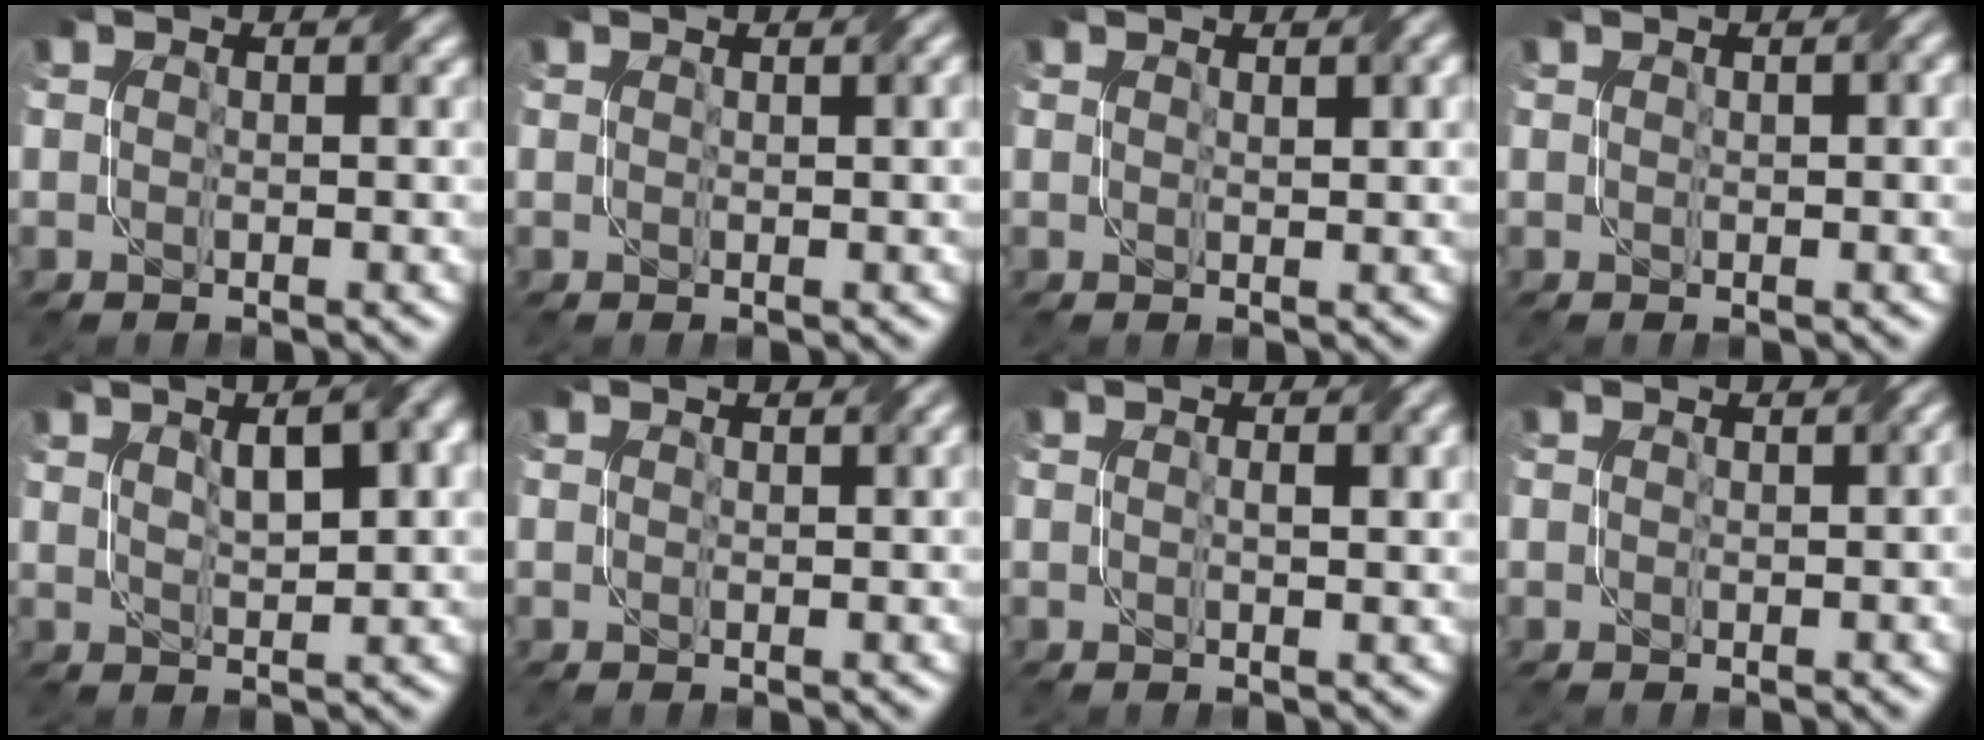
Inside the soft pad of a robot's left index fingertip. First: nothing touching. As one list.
[{"total": 0.6, "force": [-0.1, 0.0, 0.6], "torque": [-0.004, 0.003, -0.002]}, {"total": 1.8, "force": [1.0, 0.4, 1.5], "torque": [-0.017, 0.001, 0.017]}, {"total": 1.6, "force": [0.4, 0.3, 1.5], "torque": [-0.018, 0.003, 0.010]}, {"total": 7.5, "force": [2.9, 2.8, 6.3], "torque": [-0.071, 0.027, 0.029]}, {"total": 1.0, "force": [0.7, 0.1, 0.7], "torque": [-0.009, 0.001, 0.010]}, {"total": 2.2, "force": [0.5, 0.6, 2.1], "torque": [-0.026, 0.003, 0.008]}, {"total": 0.6, "force": [-0.4, 0.0, 0.5], "torque": [-0.001, 0.005, -0.004]}]